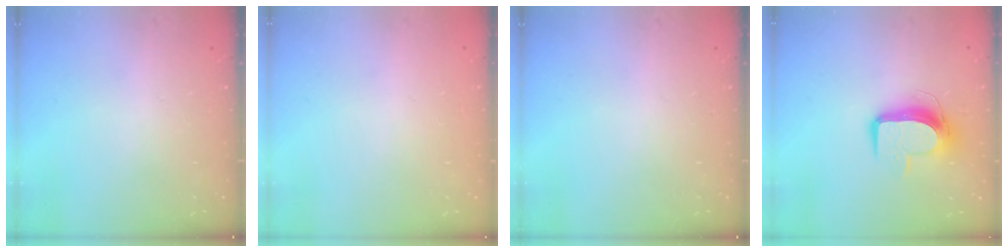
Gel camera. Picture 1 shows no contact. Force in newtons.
{"total": 0.0}
{"total": 0.0}
{"total": 11.1, "press": 11.0, "slide": 1.0}